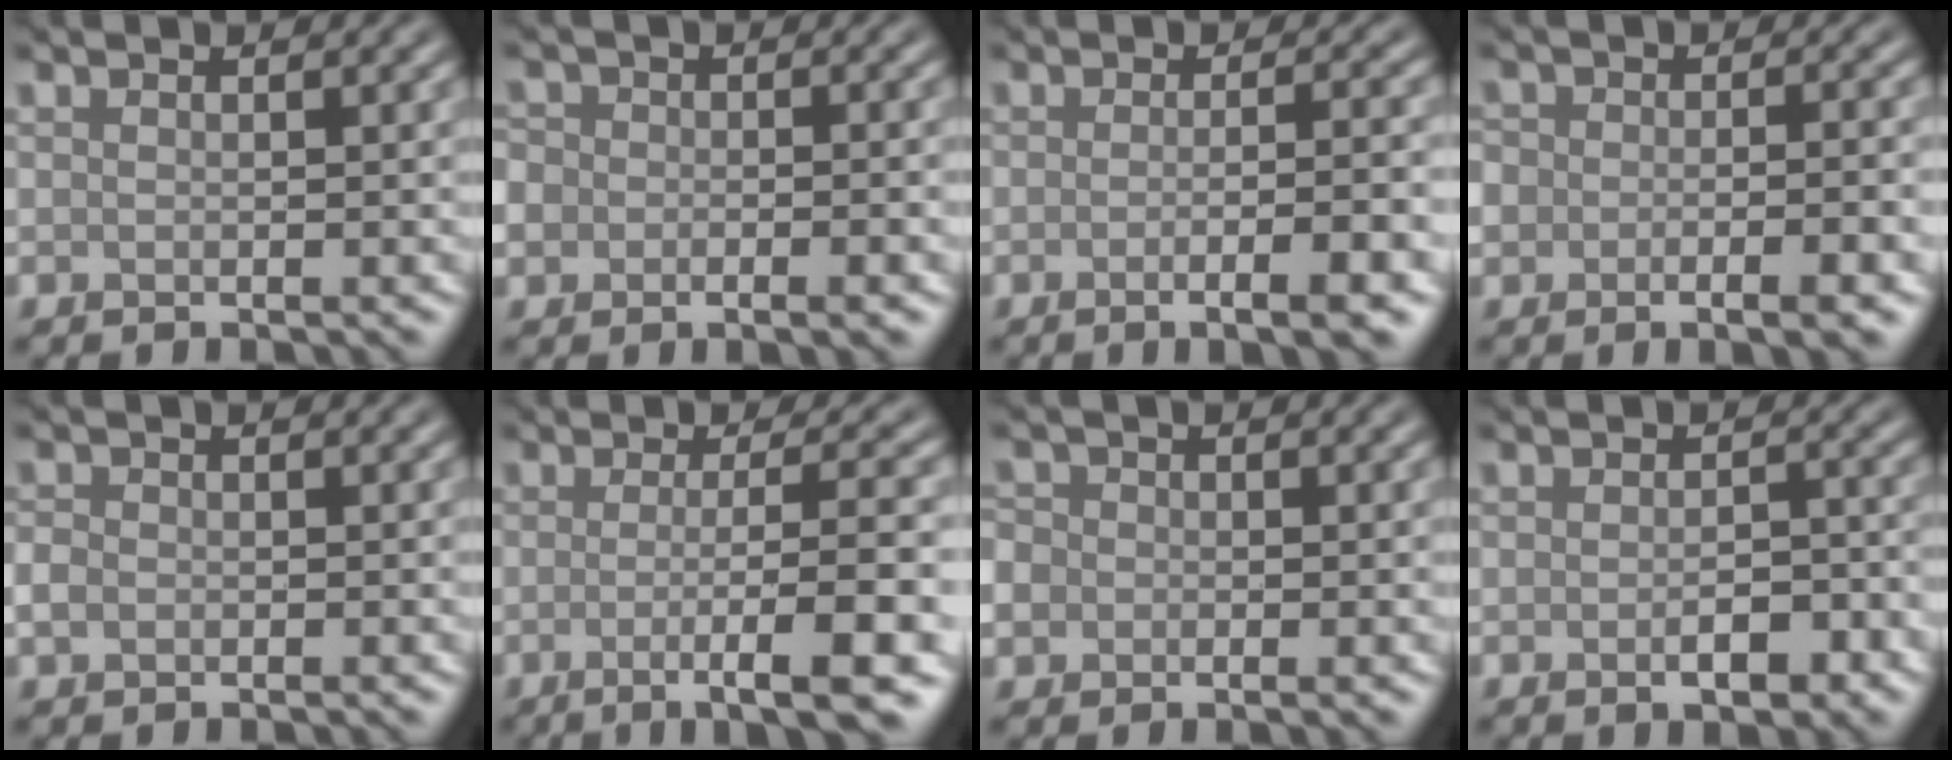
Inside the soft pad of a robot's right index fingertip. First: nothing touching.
{"total": 6.0, "force": [-2.2, 4.3, 3.6], "torque": [-0.031, 0.010, -0.053]}
{"total": 5.3, "force": [-1.7, 1.3, 4.8], "torque": [-0.063, 0.000, -0.027]}
{"total": 6.2, "force": [-2.6, 3.3, 4.6], "torque": [-0.041, 0.002, -0.034]}
{"total": 1.5, "force": [-0.4, 1.2, 0.7], "torque": [-0.012, -0.002, -0.014]}
{"total": 7.8, "force": [-2.1, 1.3, 7.4], "torque": [-0.101, 0.001, -0.040]}
{"total": 3.8, "force": [-1.0, 3.2, 1.9], "torque": [-0.034, 0.004, -0.032]}
{"total": 3.1, "force": [-1.2, 1.4, 2.5], "torque": [-0.038, -0.003, -0.015]}